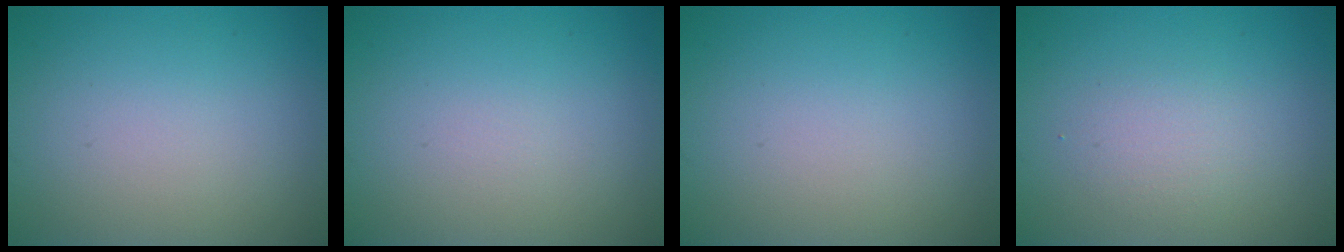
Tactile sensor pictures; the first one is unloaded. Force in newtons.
{"total": 0.0}
{"total": 0.0}
{"total": 1.6, "press": 1.6, "slide": 0.1}